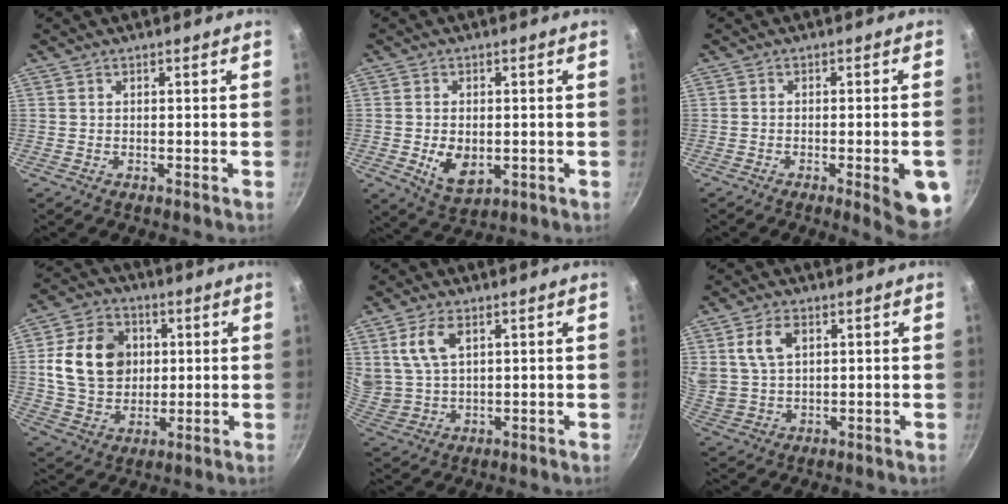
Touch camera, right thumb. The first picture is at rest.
{"total": 7.6, "force": [-1.1, 4.9, 5.8], "torque": [-0.088, -0.007, -0.009]}
{"total": 9.1, "force": [-3.1, 2.1, 8.3], "torque": [-0.081, 0.009, -0.037]}
{"total": 15.7, "force": [2.5, 12.5, 9.2], "torque": [-0.140, 0.005, 0.044]}
{"total": 8.6, "force": [3.5, 5.1, 5.9], "torque": [-0.108, -0.012, 0.079]}
{"total": 7.8, "force": [2.8, 4.9, 5.3], "torque": [-0.093, -0.007, 0.061]}